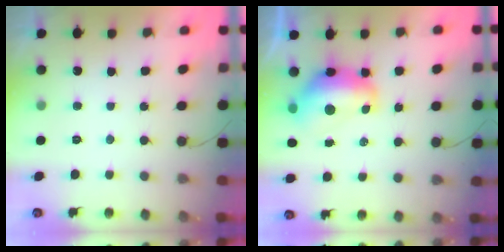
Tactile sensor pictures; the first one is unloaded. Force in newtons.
{"total": 12.4, "press": 12.4, "slide": 1.1}